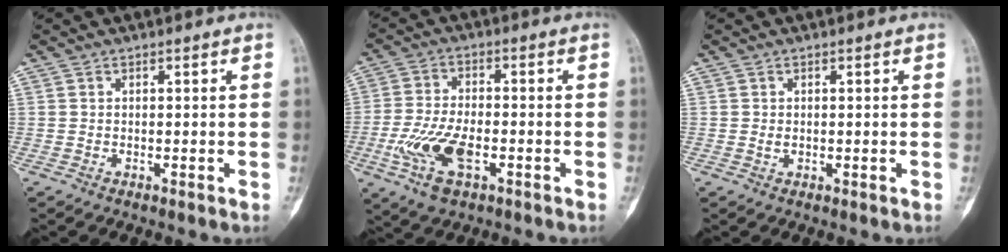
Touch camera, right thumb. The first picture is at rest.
{"total": 10.8, "force": [-3.6, 5.3, 8.7], "torque": [-0.183, 0.008, -0.067]}
{"total": 0.6, "force": [0.1, 0.5, 0.4], "torque": [-0.003, 0.000, 0.002]}